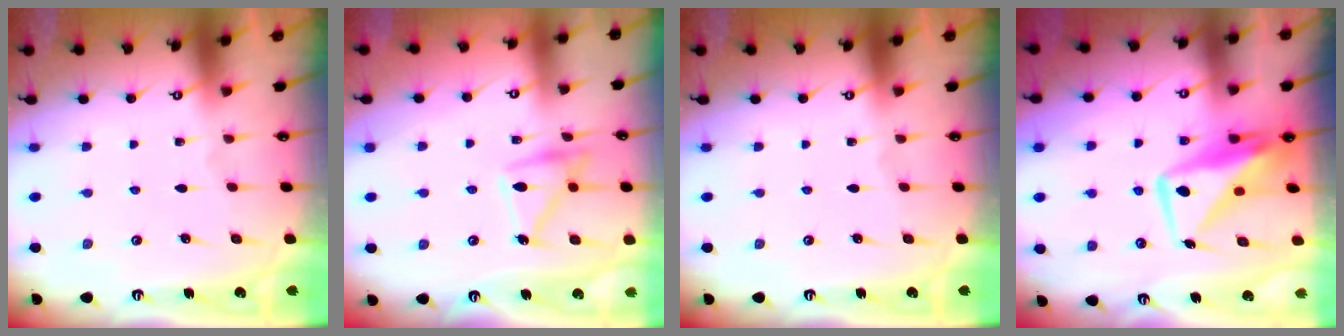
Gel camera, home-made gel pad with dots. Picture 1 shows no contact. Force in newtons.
{"total": 14.8, "press": 14.7, "slide": 0.9}
{"total": 0.0}
{"total": 11.3, "press": 11.2, "slide": 0.9}